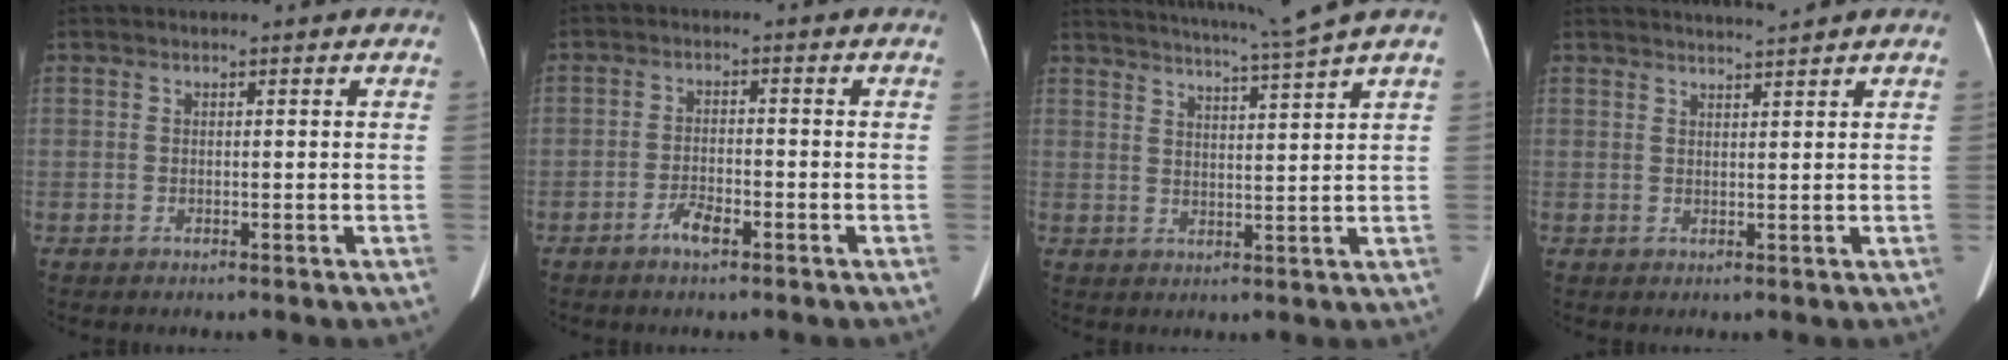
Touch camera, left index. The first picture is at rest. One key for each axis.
{"total": 3.0, "fx": -2.0, "fy": 0.9, "fz": 2.1, "tx": -0.040, "ty": 0.002, "tz": -0.037}
{"total": 9.6, "fx": 8.2, "fy": -2.8, "fz": 4.0, "tx": -0.069, "ty": -0.024, "tz": 0.124}
{"total": 2.5, "fx": 2.3, "fy": -1.1, "fz": 0.2, "tx": -0.004, "ty": -0.002, "tz": 0.045}